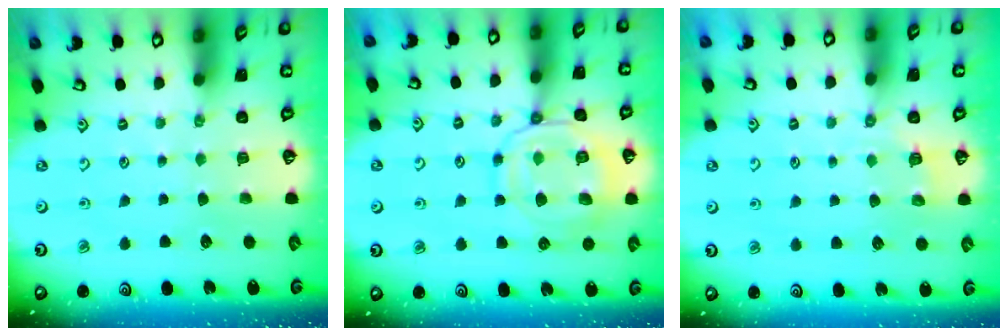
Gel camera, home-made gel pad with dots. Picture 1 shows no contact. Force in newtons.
{"total": 14.2, "press": 14.2, "slide": 1.2}
{"total": 3.1, "press": 2.4, "slide": 2.0}